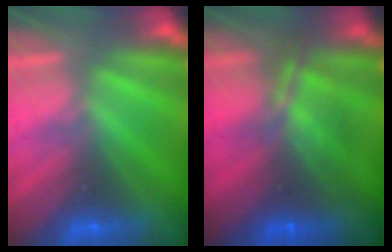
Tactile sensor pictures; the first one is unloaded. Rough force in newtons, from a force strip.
{"total": 7.1}